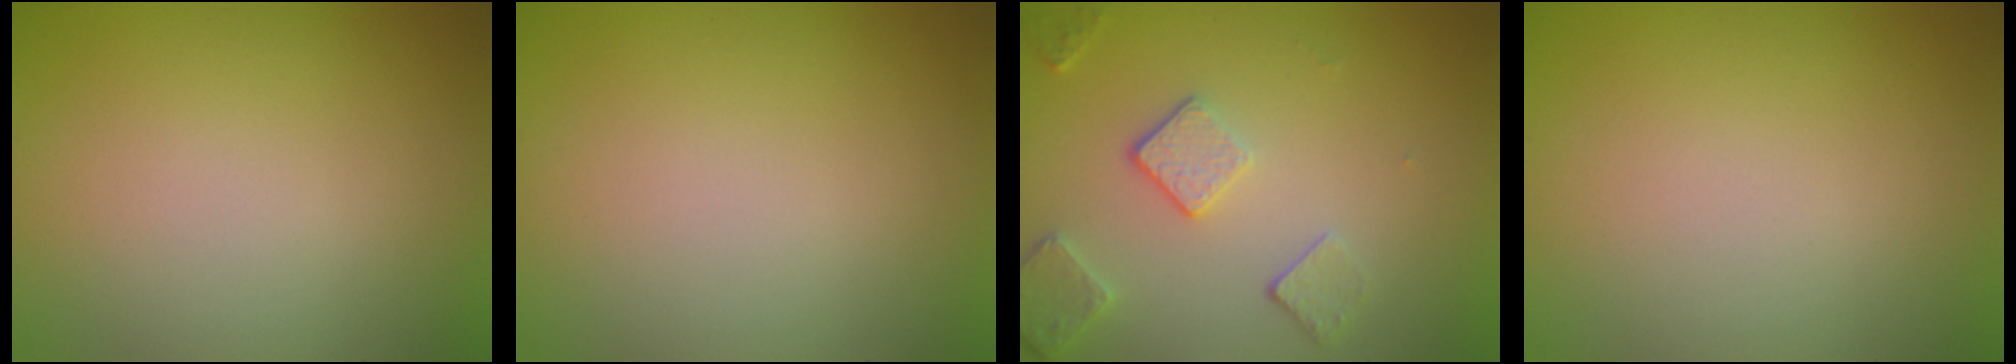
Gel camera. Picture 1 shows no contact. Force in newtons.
{"total": 0.0}
{"total": 3.6, "press": 2.8, "slide": 2.2}
{"total": 0.0}